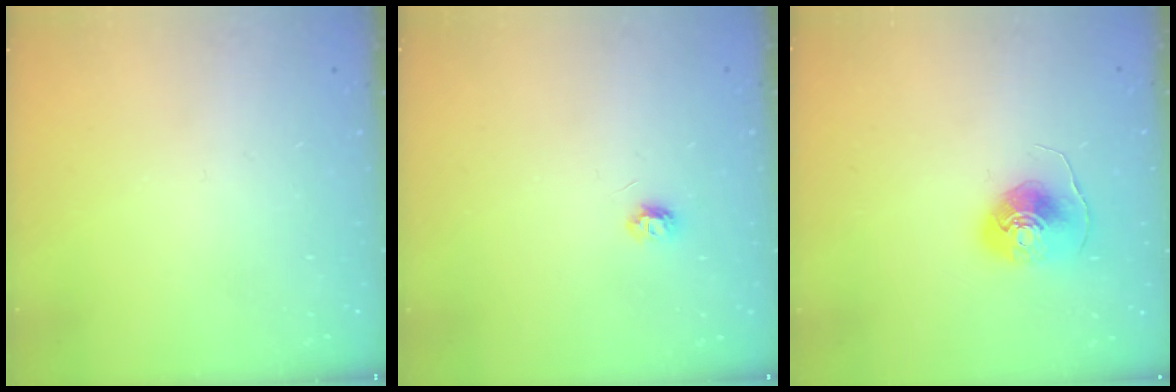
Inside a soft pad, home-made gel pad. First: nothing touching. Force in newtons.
{"total": 4.3, "press": 4.3, "slide": 0.5}
{"total": 9.1, "press": 9.1, "slide": 0.4}